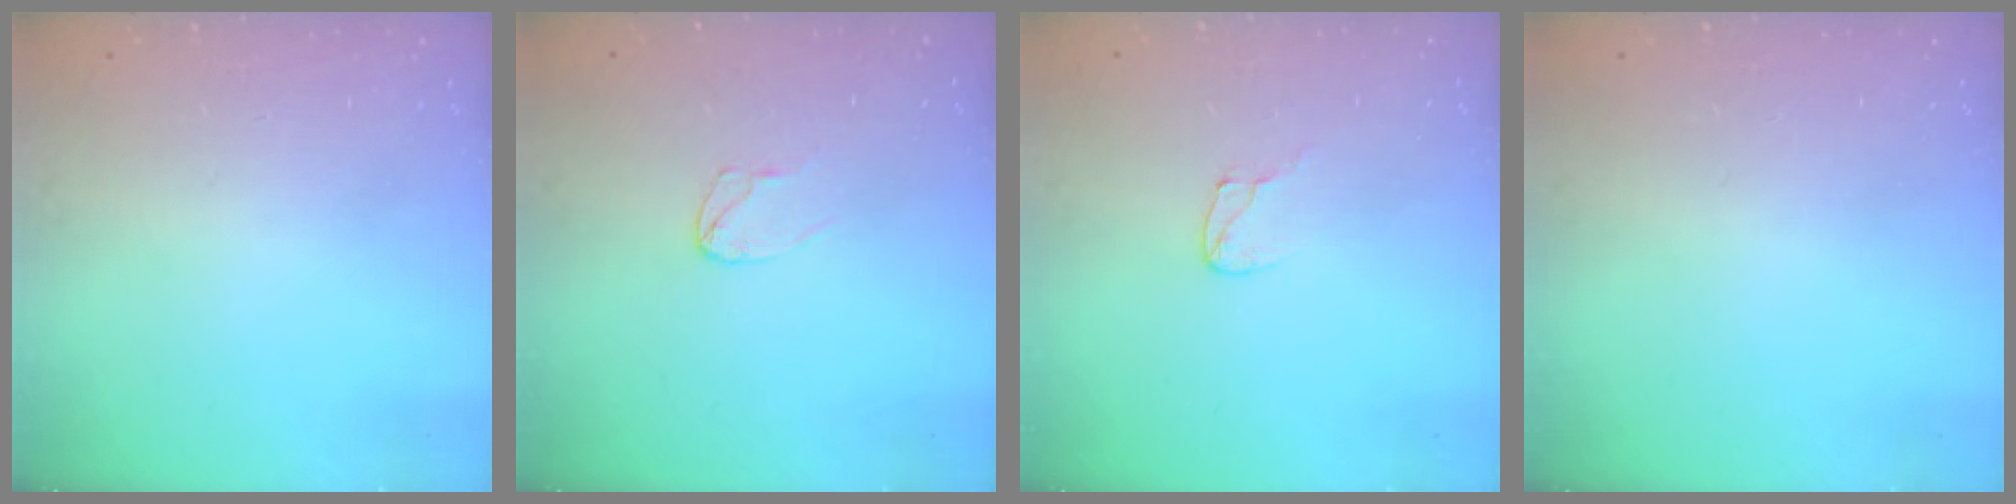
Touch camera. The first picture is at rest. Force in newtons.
{"total": 4.8, "press": 4.8, "slide": 0.3}
{"total": 5.0, "press": 5.0, "slide": 0.4}
{"total": 0.0}